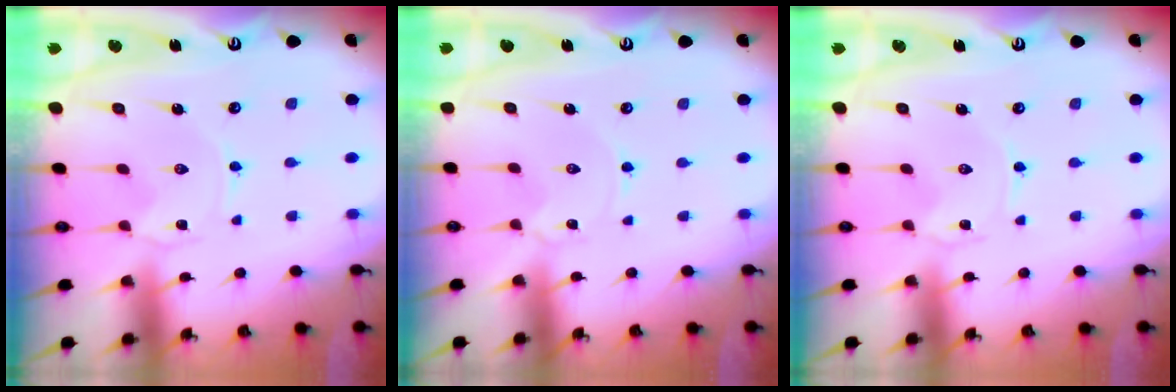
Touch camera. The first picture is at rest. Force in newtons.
{"total": 1.3, "press": 1.3, "slide": 0.2}
{"total": 0.0}